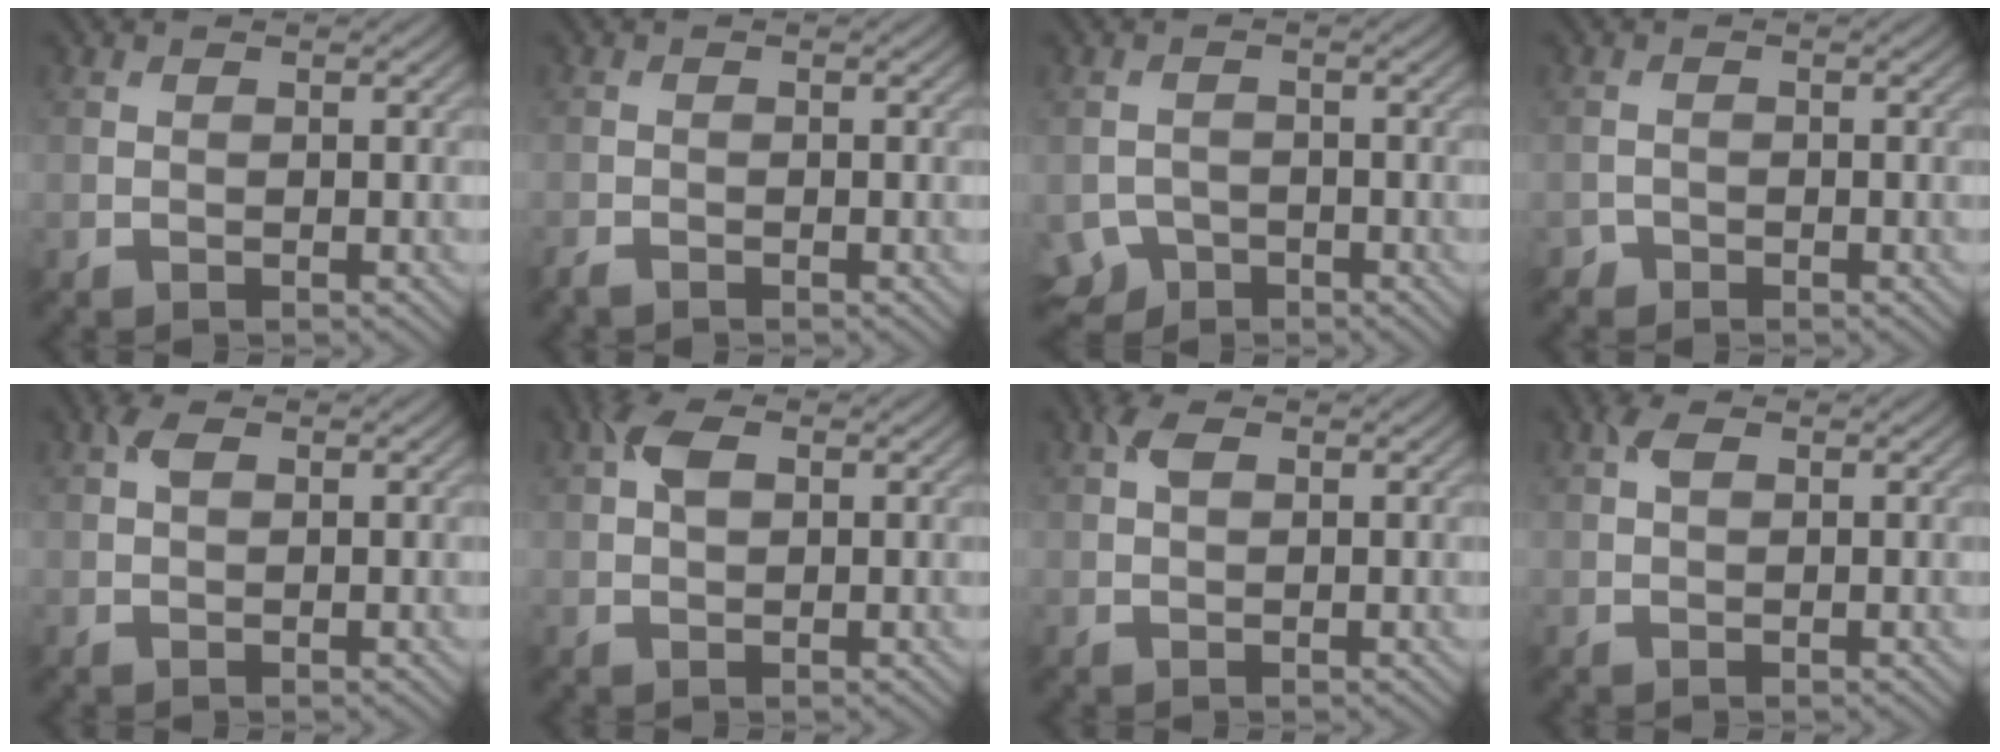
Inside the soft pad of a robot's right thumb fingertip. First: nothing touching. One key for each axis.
{"total": 1.2, "fx": -1.1, "fy": 0.2, "fz": 0.4, "tx": -0.011, "ty": -0.006, "tz": -0.026}
{"total": 3.4, "fx": -2.4, "fy": 2.2, "fz": 0.9, "tx": -0.020, "ty": -0.010, "tz": -0.049}
{"total": 1.0, "fx": -0.9, "fy": 0.5, "fz": -0.1, "tx": 0.003, "ty": 0.000, "tz": -0.018}
{"total": 1.8, "fx": 0.7, "fy": 1.0, "fz": 1.3, "tx": -0.029, "ty": 0.006, "tz": 0.010}
{"total": 3.4, "fx": 1.1, "fy": 1.9, "fz": 2.6, "tx": -0.055, "ty": 0.009, "tz": 0.016}
{"total": 2.1, "fx": 0.8, "fy": 1.1, "fz": 1.6, "tx": -0.035, "ty": 0.006, "tz": 0.012}
{"total": 1.7, "fx": 0.7, "fy": 0.9, "fz": 1.3, "tx": -0.029, "ty": 0.005, "tz": 0.010}